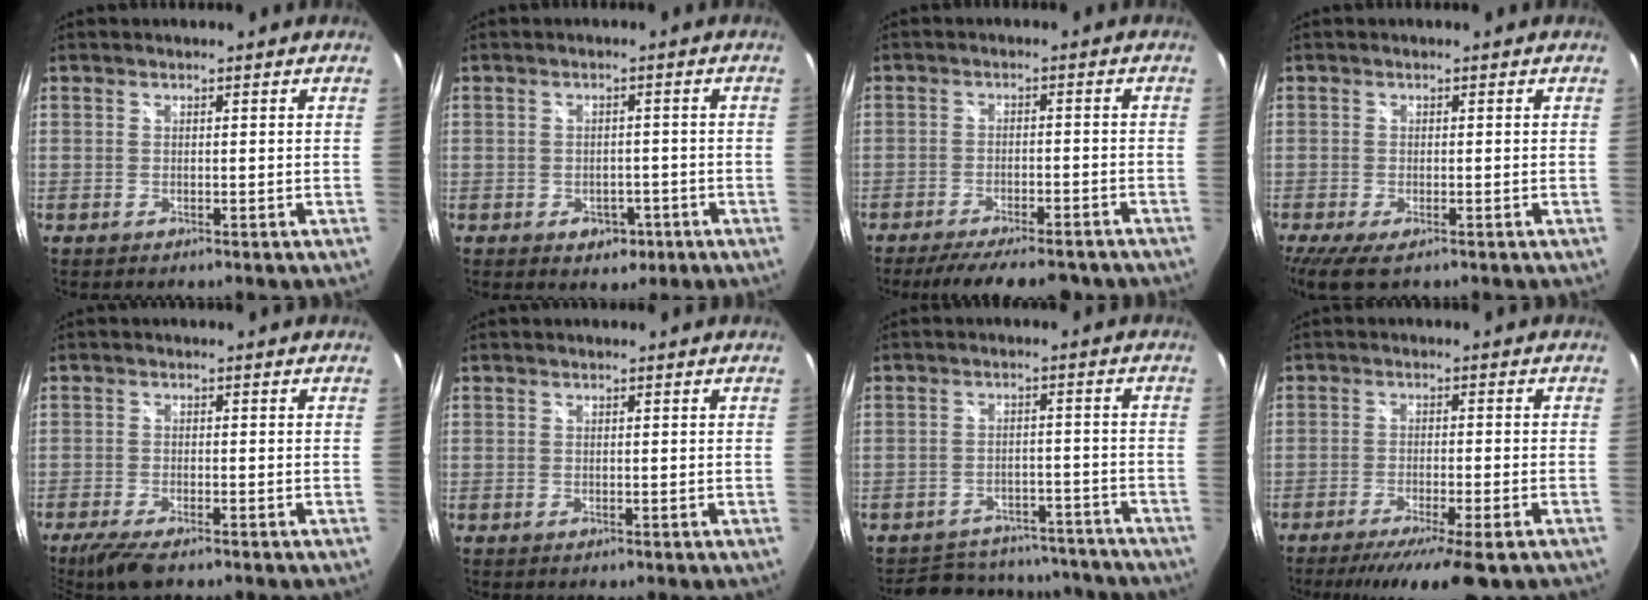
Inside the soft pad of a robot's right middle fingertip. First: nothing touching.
{"total": 3.7, "force": [-1.4, 2.9, 1.8], "torque": [-0.030, 0.005, -0.010]}
{"total": 13.1, "force": [-10.9, 3.4, 6.4], "torque": [-0.123, -0.016, -0.151]}
{"total": 5.8, "force": [-3.6, 2.1, 4.1], "torque": [-0.090, -0.029, -0.060]}
{"total": 6.5, "force": [-5.1, 1.3, 3.9], "torque": [-0.094, -0.022, -0.092]}
{"total": 0.0}
{"total": 15.9, "force": [-13.9, 6.3, 4.3], "torque": [-0.095, 0.032, -0.166]}
{"total": 11.0, "force": [-8.2, 1.1, 7.3], "torque": [-0.144, -0.033, -0.128]}